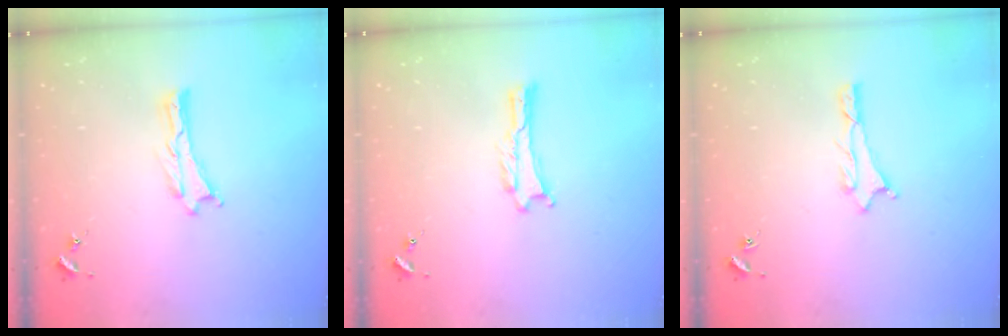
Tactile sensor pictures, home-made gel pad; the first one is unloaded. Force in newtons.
{"total": 0.0}
{"total": 0.9, "press": 0.8, "slide": 0.1}